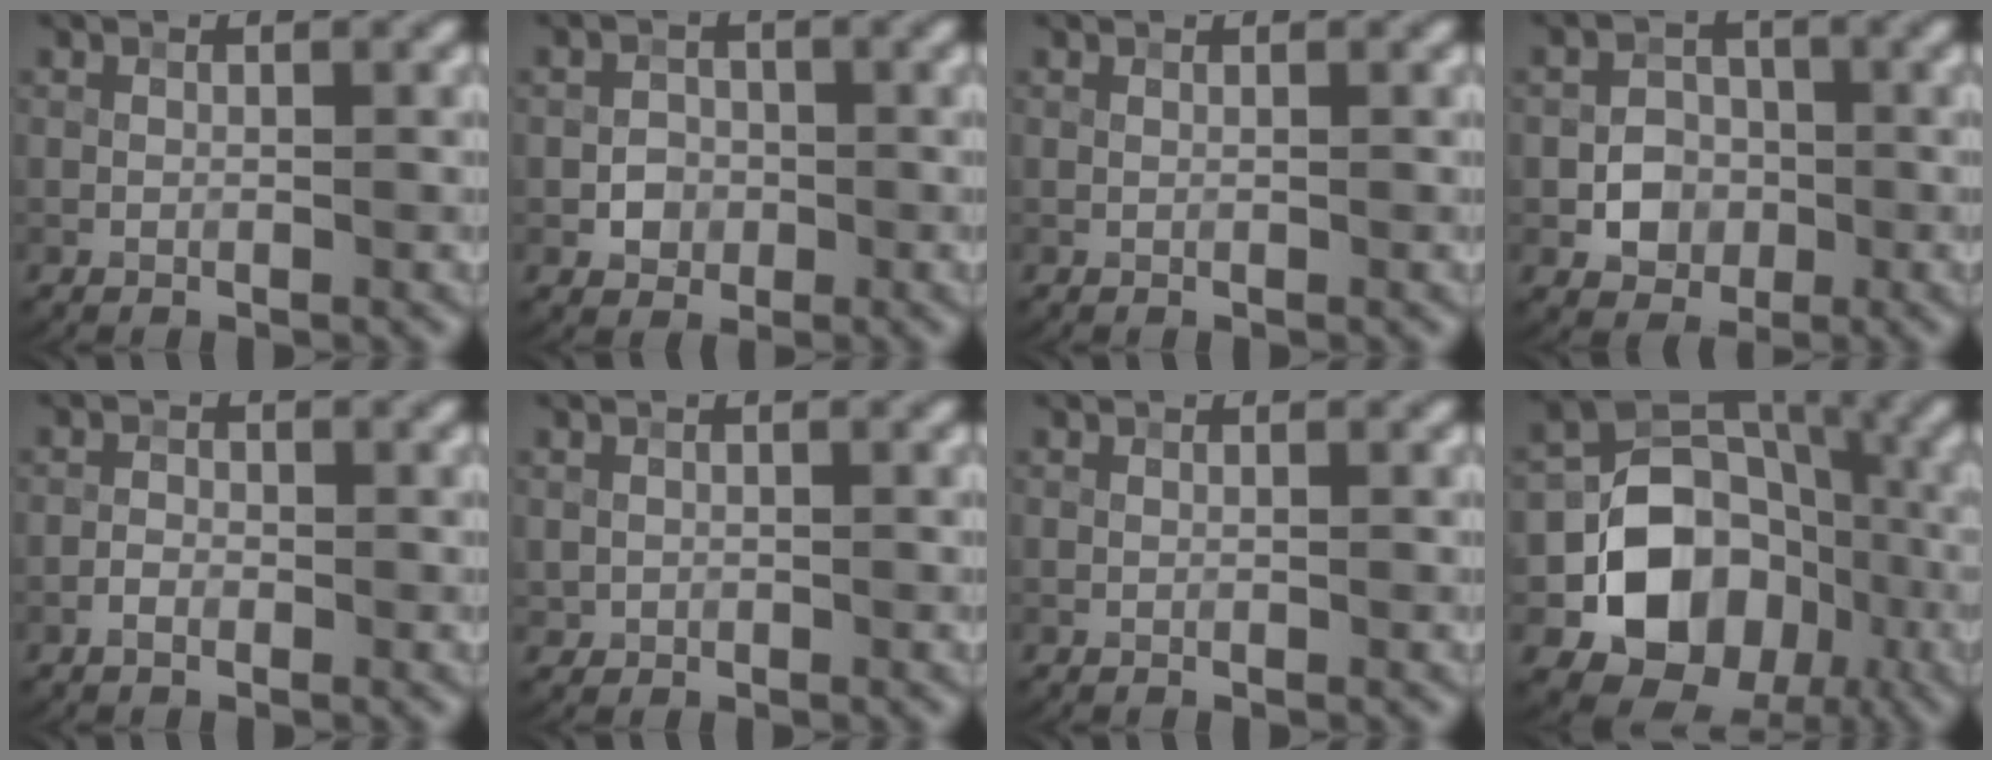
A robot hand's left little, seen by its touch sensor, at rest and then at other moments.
{"total": 2.1, "force": [-0.6, 1.8, 0.7], "torque": [-0.003, 0.000, -0.014]}
{"total": 0.0}
{"total": 3.4, "force": [-0.9, 3.0, 1.5], "torque": [-0.016, 0.001, -0.017]}
{"total": 1.3, "force": [-0.7, 0.7, 0.7], "torque": [-0.012, 0.003, -0.016]}
{"total": 0.7, "force": [0.0, 0.7, 0.0], "torque": [0.006, -0.004, 0.000]}
{"total": 0.0}
{"total": 11.9, "force": [-3.1, 9.5, 6.4], "torque": [-0.082, 0.003, -0.058]}